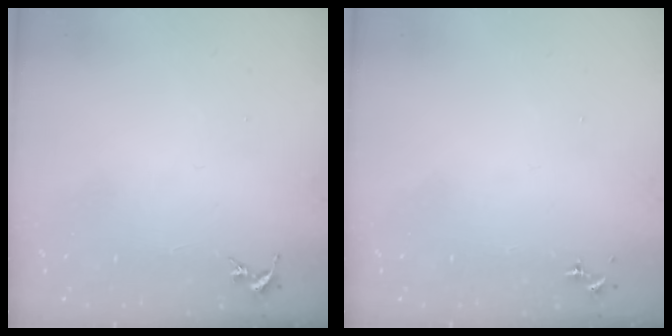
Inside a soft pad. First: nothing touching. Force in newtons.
{"total": 0.0}